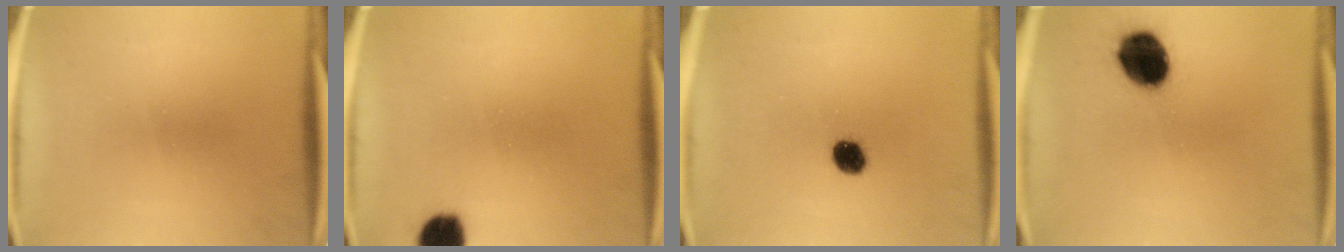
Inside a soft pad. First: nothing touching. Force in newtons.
{"total": 6.0}
{"total": 4.8}
{"total": 13.2}